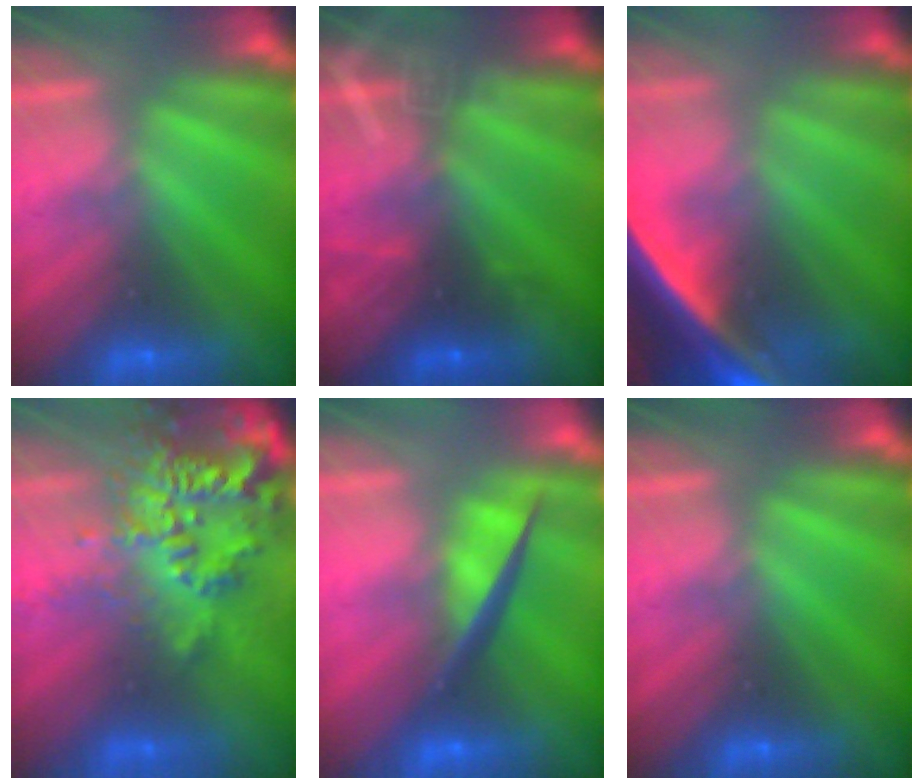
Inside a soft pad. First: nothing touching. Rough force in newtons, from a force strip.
{"total": 3.1}
{"total": 5.5}
{"total": 8.3}
{"total": 4.7}
{"total": 0.0}